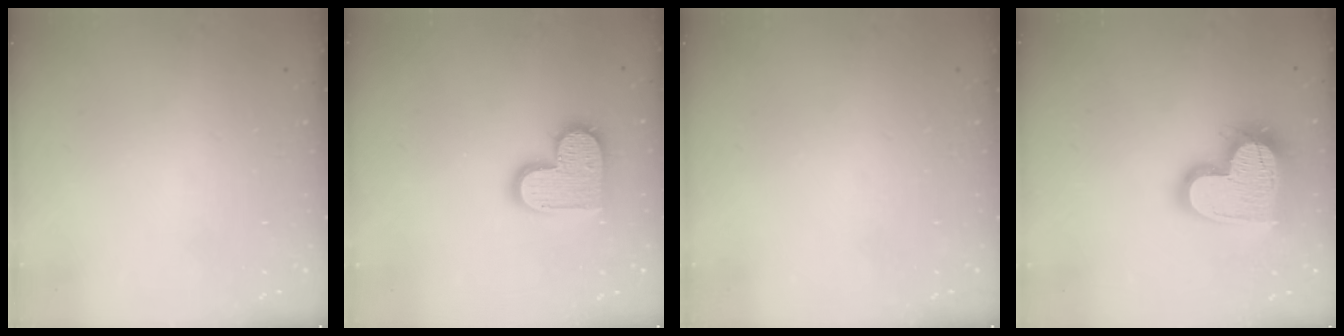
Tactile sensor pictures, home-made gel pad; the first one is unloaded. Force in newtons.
{"total": 14.5, "press": 14.5, "slide": 0.9}
{"total": 0.0}
{"total": 20.8, "press": 20.7, "slide": 1.8}